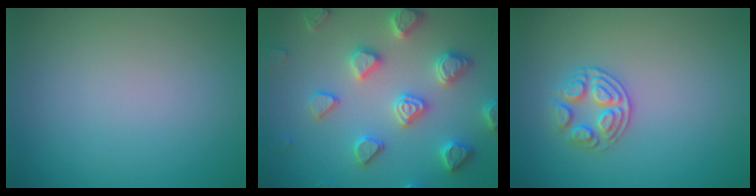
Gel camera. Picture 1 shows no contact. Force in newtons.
{"total": 5.0, "press": 4.8, "slide": 1.2}
{"total": 2.6, "press": 2.5, "slide": 0.8}